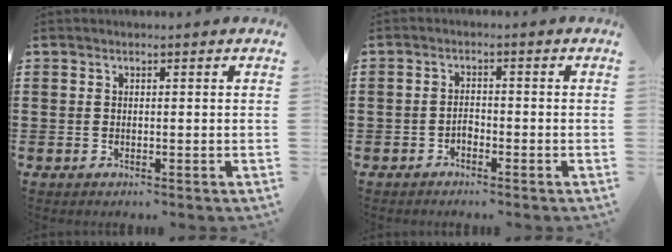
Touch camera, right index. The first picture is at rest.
{"total": 1.4, "force": [-1.1, 0.7, 0.5], "torque": [-0.013, 0.001, -0.022]}